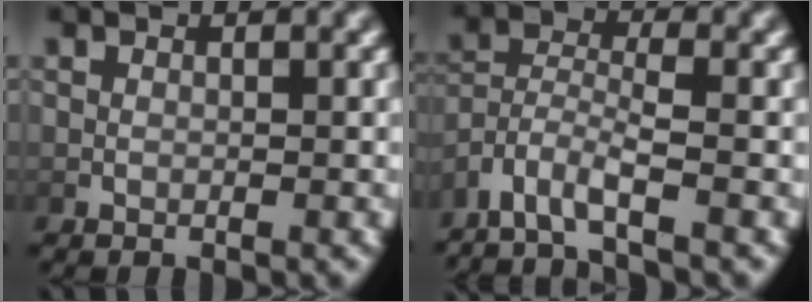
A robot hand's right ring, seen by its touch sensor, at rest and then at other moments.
{"total": 6.0, "force": [-3.6, 3.6, 3.3], "torque": [-0.085, -0.038, -0.051]}